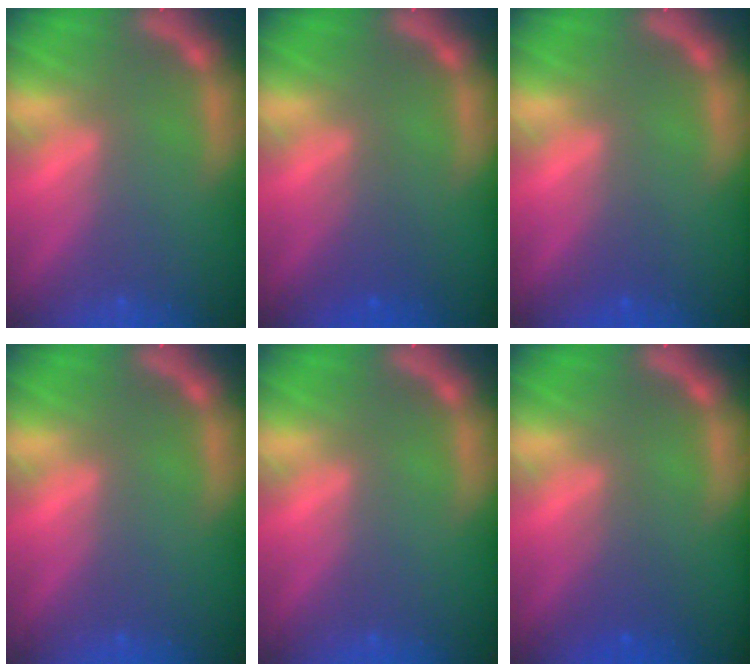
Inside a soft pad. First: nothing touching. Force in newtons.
{"total": 2.0}
{"total": 1.0}
{"total": 0.0}
{"total": 0.0}
{"total": 2.0}